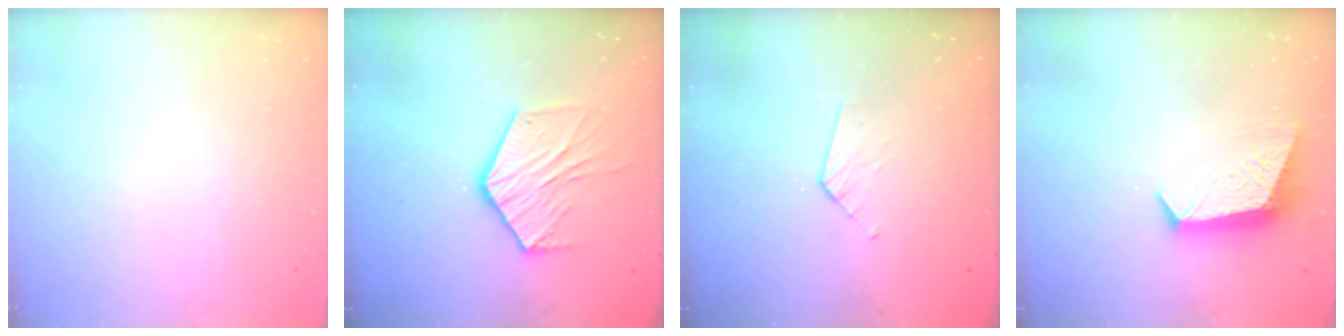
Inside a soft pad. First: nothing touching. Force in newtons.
{"total": 13.3, "press": 13.3, "slide": 0.6}
{"total": 3.3, "press": 3.2, "slide": 0.2}
{"total": 9.4, "press": 9.4, "slide": 0.5}